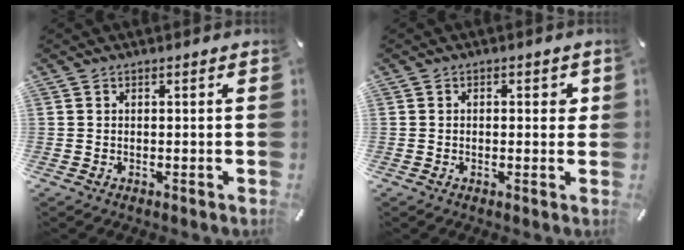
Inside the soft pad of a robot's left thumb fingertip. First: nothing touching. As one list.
[{"total": 2.3, "force": [0.0, 1.2, 1.9], "torque": [-0.021, 0.001, -0.006]}]